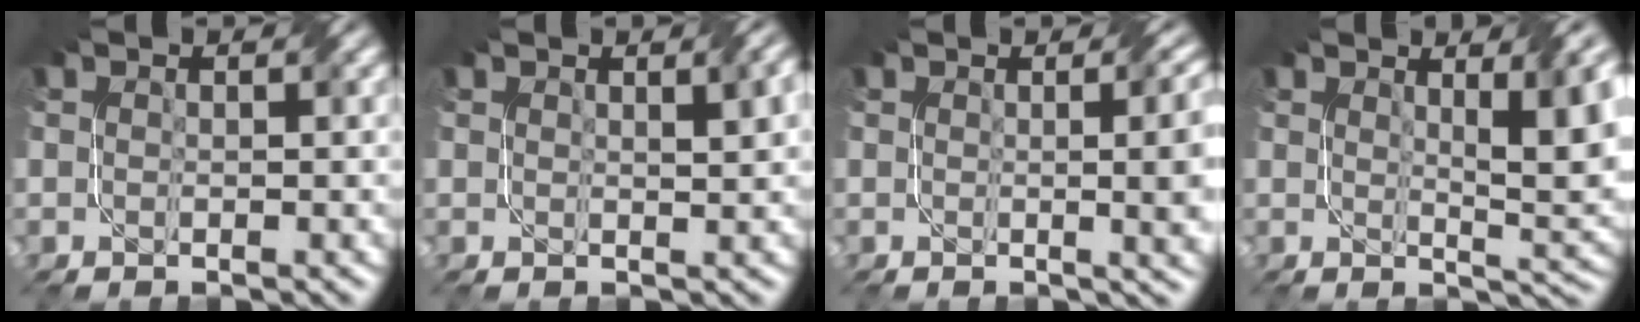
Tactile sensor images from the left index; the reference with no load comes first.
{"total": 2.9, "force": [1.4, 0.8, 2.4], "torque": [-0.022, 0.006, 0.022]}
{"total": 7.9, "force": [0.6, 3.2, 7.2], "torque": [-0.037, 0.011, 0.009]}
{"total": 7.6, "force": [2.6, 2.1, 6.8], "torque": [-0.086, -0.002, 0.047]}